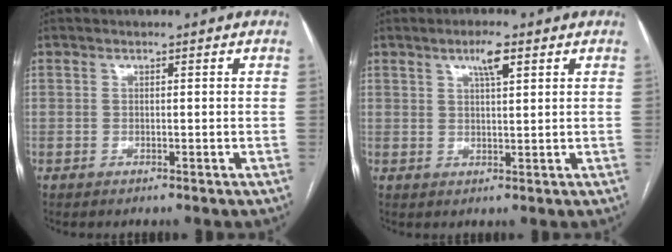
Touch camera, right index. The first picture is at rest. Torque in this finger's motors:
{"motor_torque": [0.52, 0.42, 0.08, 0.05]}